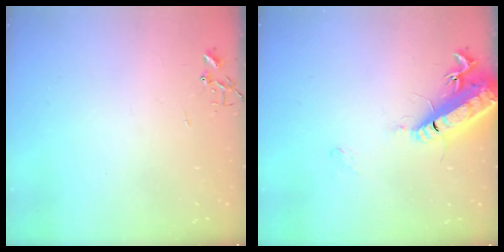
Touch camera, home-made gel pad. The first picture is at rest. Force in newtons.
{"total": 17.2, "press": 16.5, "slide": 4.6}